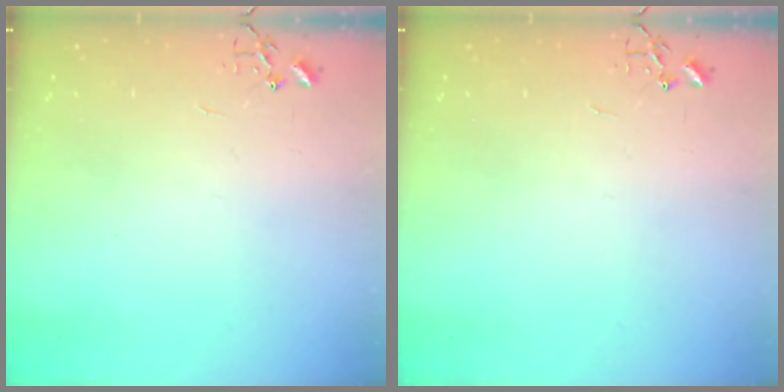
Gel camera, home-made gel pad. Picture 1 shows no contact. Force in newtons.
{"total": 0.0}